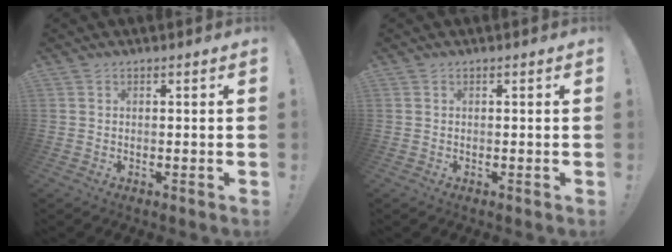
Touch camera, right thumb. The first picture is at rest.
{"total": 0.0}